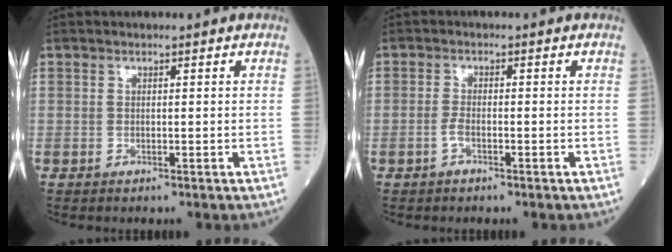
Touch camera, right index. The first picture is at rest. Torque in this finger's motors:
{"motor_torque": [0.25, -0.16, 0.18, 0.05]}